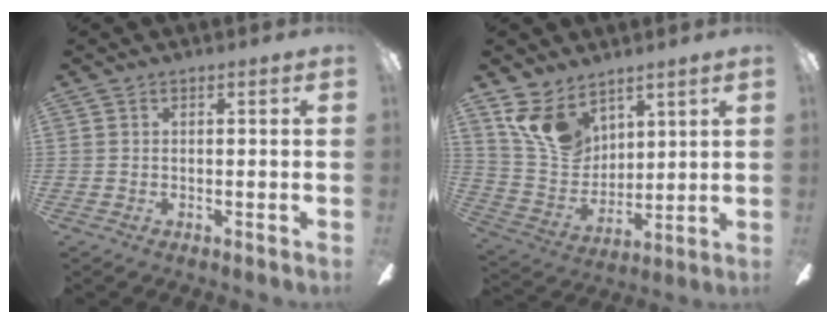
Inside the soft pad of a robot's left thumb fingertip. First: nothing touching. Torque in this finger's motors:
{"motor_torque": [0.49, 0.10, 0.73, -0.98, 0.04]}